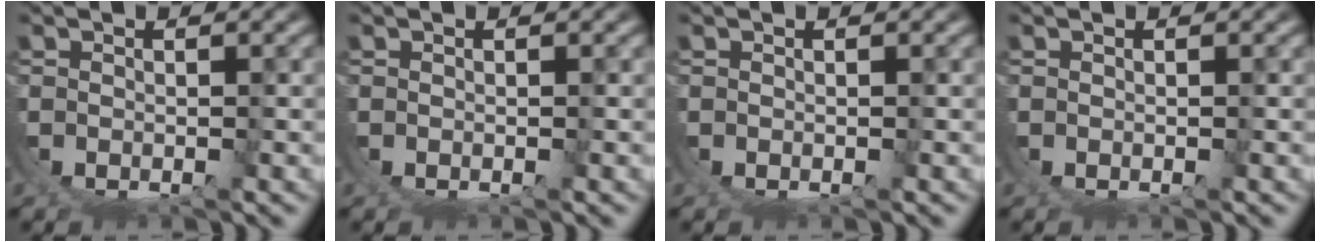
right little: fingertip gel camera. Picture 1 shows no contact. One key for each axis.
{"total": 0.0}
{"total": 0.0}
{"total": 0.0}